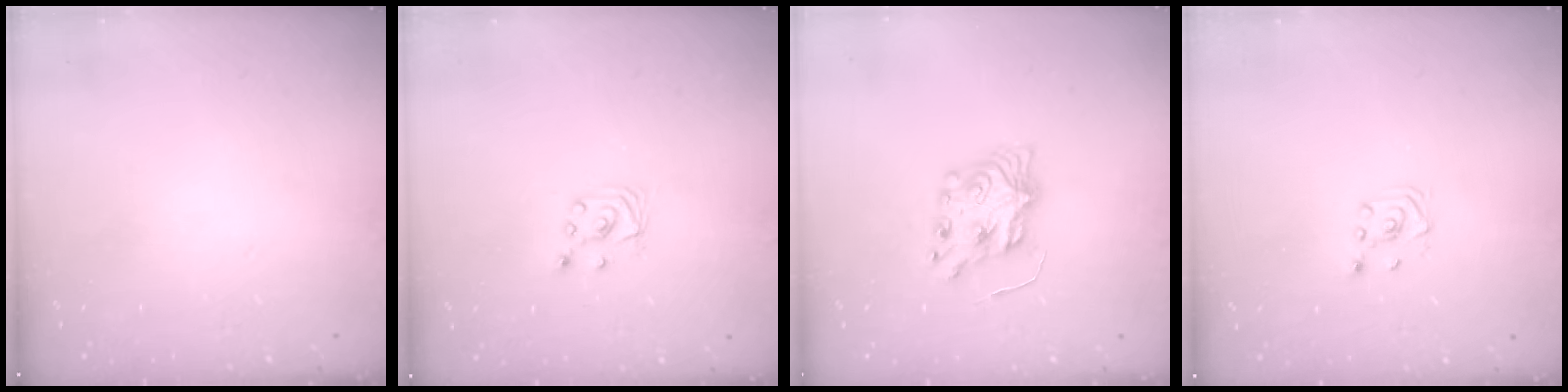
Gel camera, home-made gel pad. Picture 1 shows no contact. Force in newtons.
{"total": 2.4, "press": 2.4, "slide": 0.2}
{"total": 7.3, "press": 7.3, "slide": 0.2}
{"total": 2.3, "press": 2.2, "slide": 0.8}